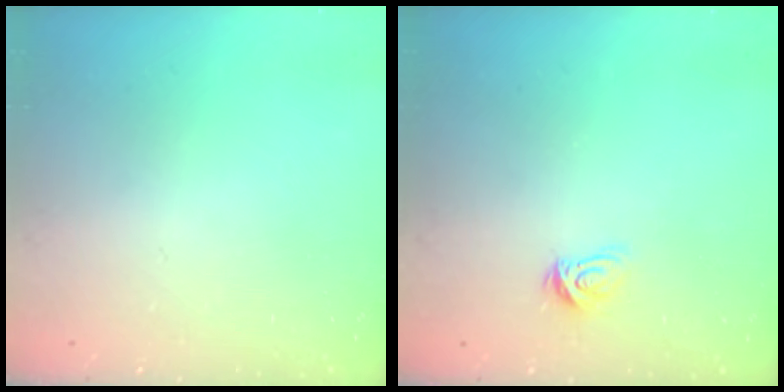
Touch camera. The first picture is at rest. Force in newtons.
{"total": 4.9, "press": 4.9, "slide": 0.5}